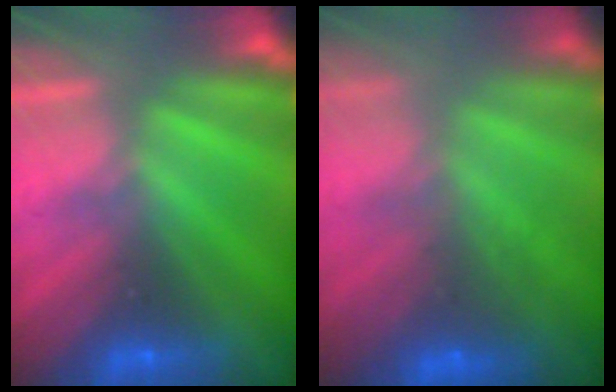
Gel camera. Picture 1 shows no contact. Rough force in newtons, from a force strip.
{"total": 9.1}